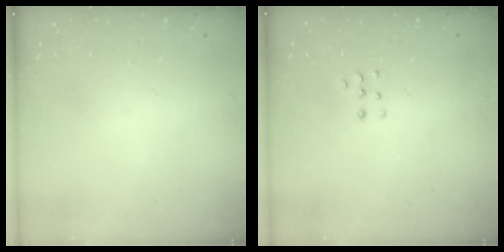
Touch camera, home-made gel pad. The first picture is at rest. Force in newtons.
{"total": 4.1, "press": 4.1, "slide": 0.5}